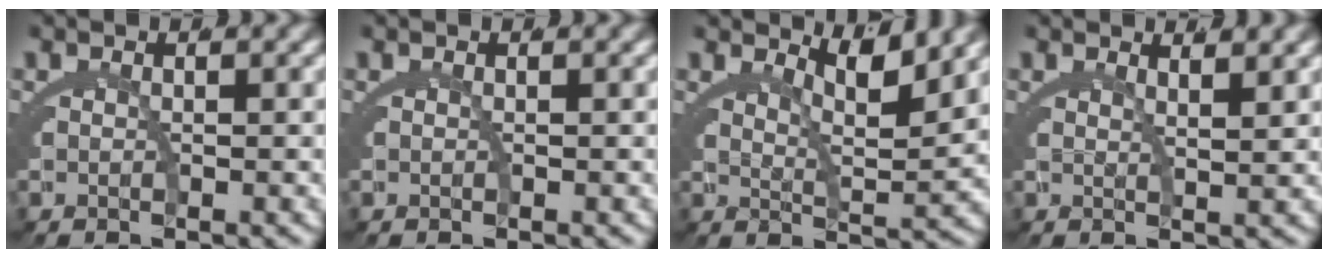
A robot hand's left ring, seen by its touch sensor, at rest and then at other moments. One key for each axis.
{"total": 0.0}
{"total": 3.8, "fx": 2.9, "fy": -0.4, "fz": 2.5, "tx": -0.040, "ty": -0.013, "tz": 0.054}
{"total": 2.2, "fx": 1.7, "fy": -0.9, "fz": 1.0, "tx": -0.011, "ty": -0.005, "tz": 0.032}